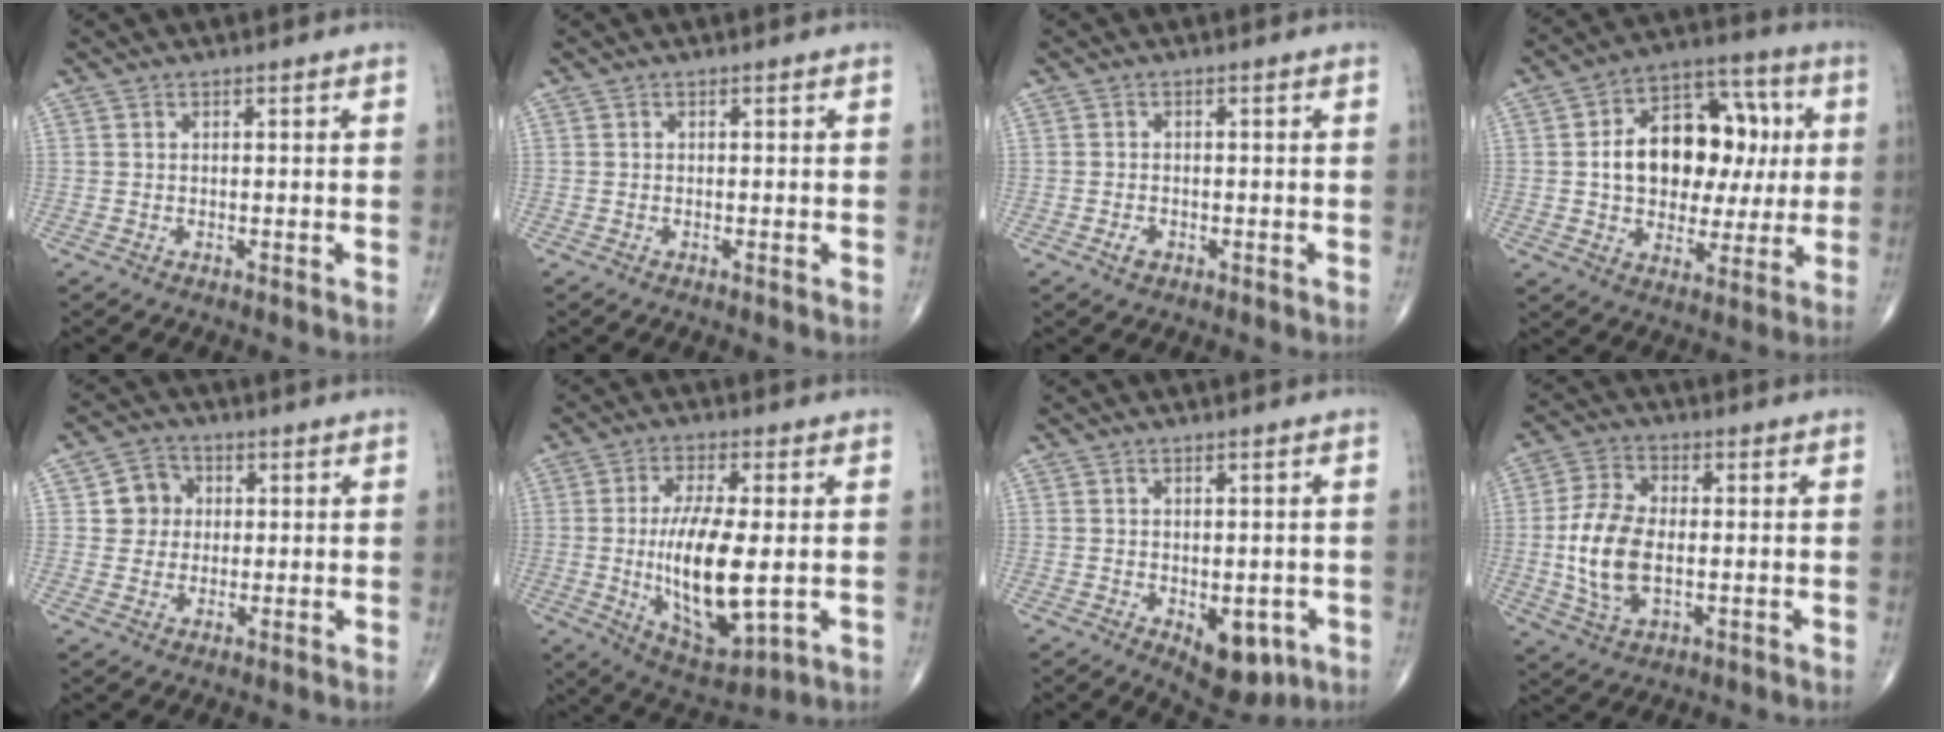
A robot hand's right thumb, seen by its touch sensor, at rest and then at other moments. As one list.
[{"total": 0.0}, {"total": 1.8, "force": [-0.8, 1.2, 1.1], "torque": [-0.017, 0.004, -0.013]}, {"total": 19.6, "force": [2.0, 13.3, 14.3], "torque": [-0.174, 0.029, 0.034]}, {"total": 5.8, "force": [0.9, 5.5, 1.8], "torque": [0.004, 0.005, 0.008]}, {"total": 16.2, "force": [-1.1, 5.9, 15.0], "torque": [-0.268, -0.016, -0.006]}, {"total": 11.0, "force": [-3.7, 6.1, 8.5], "torque": [-0.079, 0.002, -0.035]}, {"total": 12.0, "force": [-1.0, 6.5, 10.1], "torque": [-0.206, 0.003, -0.019]}]